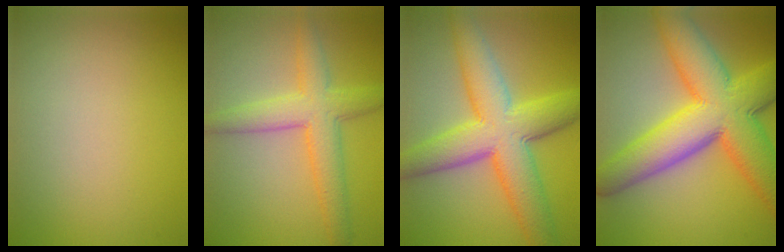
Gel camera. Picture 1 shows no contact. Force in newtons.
{"total": 5.2, "press": 5.2, "slide": 0.1}
{"total": 9.5, "press": 9.5, "slide": 0.2}
{"total": 12.6, "press": 12.6, "slide": 0.2}